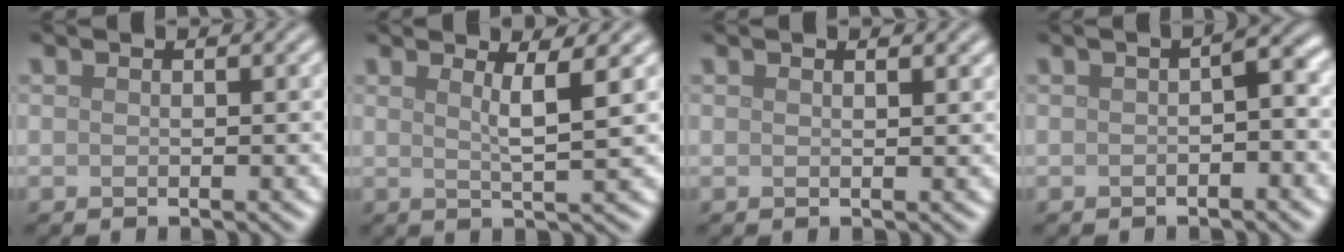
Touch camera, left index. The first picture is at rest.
{"total": 2.8, "force": [1.2, 0.5, 2.5], "torque": [-0.036, 0.001, 0.017]}
{"total": 0.8, "force": [0.6, 0.2, 0.4], "torque": [-0.003, 0.002, 0.010]}
{"total": 2.0, "force": [-0.3, 0.8, 1.9], "torque": [-0.025, 0.006, -0.006]}